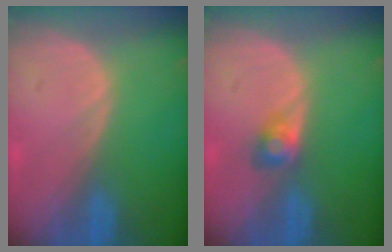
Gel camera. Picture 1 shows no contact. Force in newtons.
{"total": 2.4, "press": 2.4, "slide": 0.4}